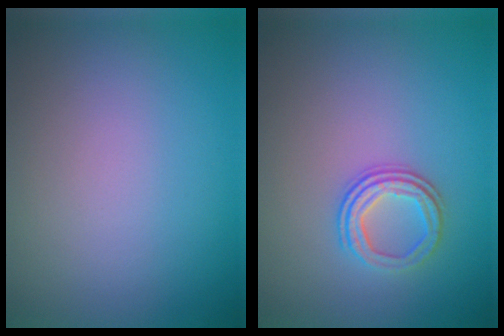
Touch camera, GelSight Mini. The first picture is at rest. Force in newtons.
{"total": 2.7, "press": 2.3, "slide": 1.4}